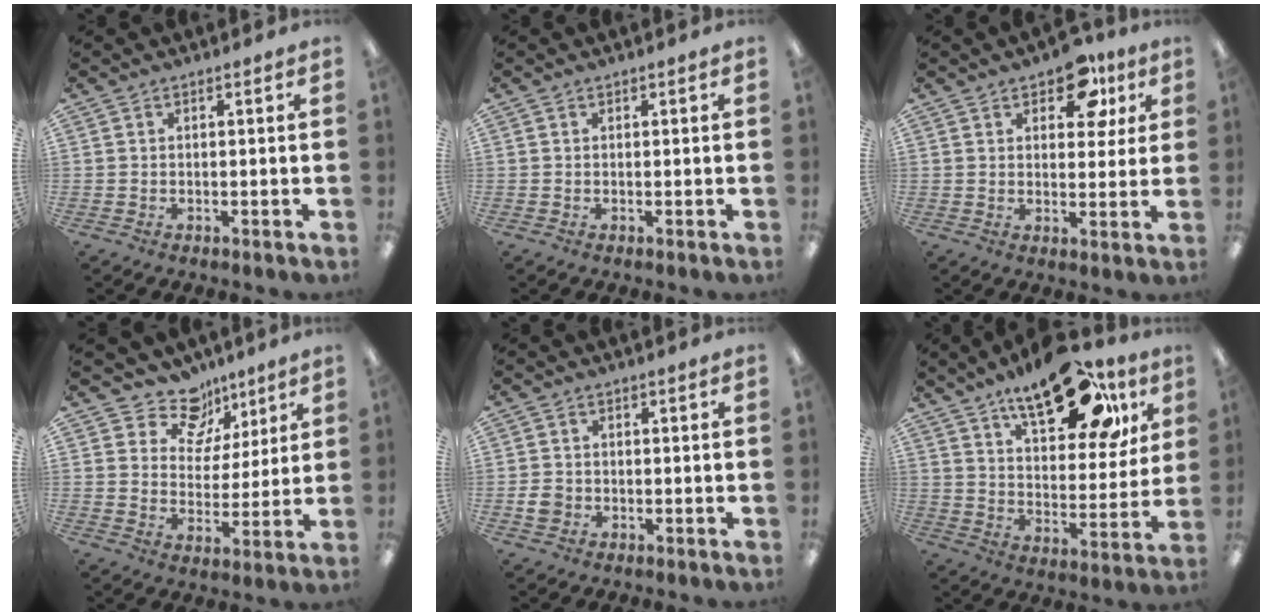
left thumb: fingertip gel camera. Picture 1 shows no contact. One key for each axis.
{"total": 0.0}
{"total": 9.9, "fx": 5.8, "fy": 5.7, "fz": 5.7, "tx": -0.065, "ty": -0.016, "tz": 0.098}
{"total": 11.4, "fx": 8.1, "fy": 7.6, "fz": 2.7, "tx": -0.050, "ty": -0.055, "tz": 0.152}
{"total": 3.2, "fx": -0.9, "fy": 2.9, "fz": 1.0, "tx": -0.007, "ty": 0.004, "tz": -0.017}
{"total": 22.0, "fx": 14.6, "fy": 9.8, "fz": 13.2, "tx": -0.186, "ty": -0.076, "tz": 0.240}